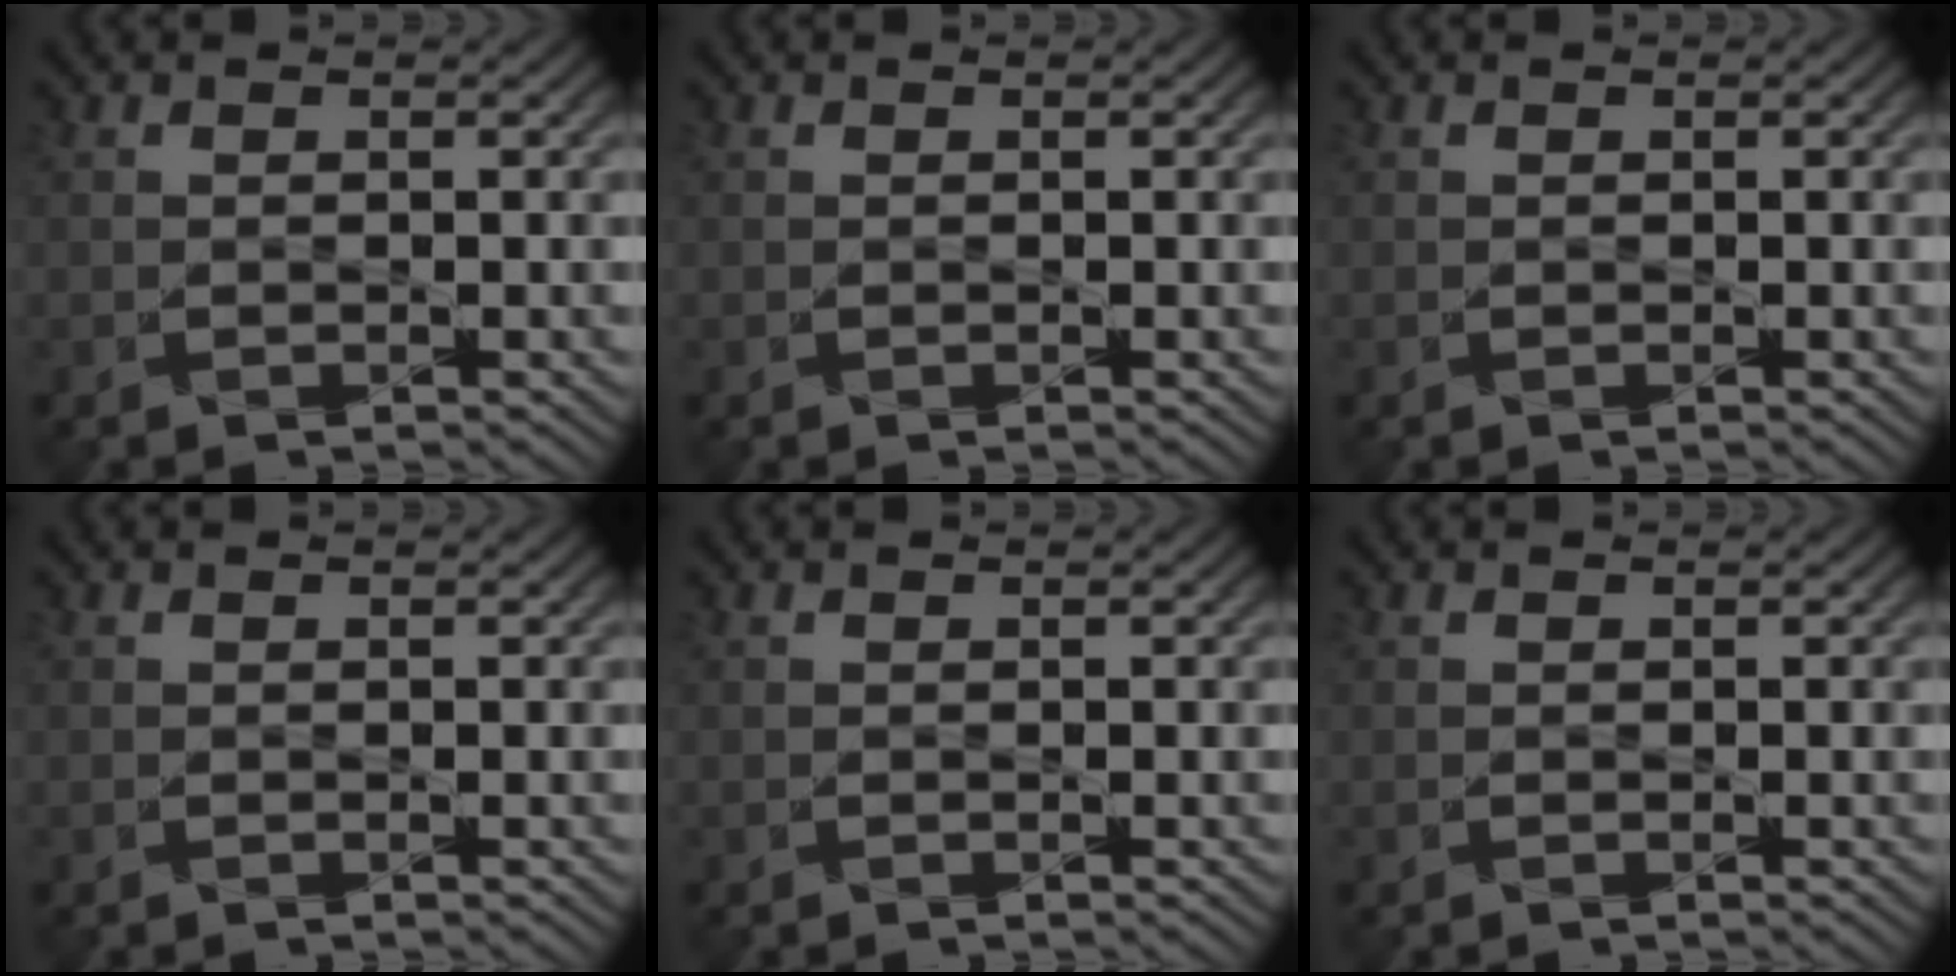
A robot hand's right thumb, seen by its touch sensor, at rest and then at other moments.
{"total": 0.0}
{"total": 0.0}
{"total": 0.0}
{"total": 0.0}
{"total": 0.0}